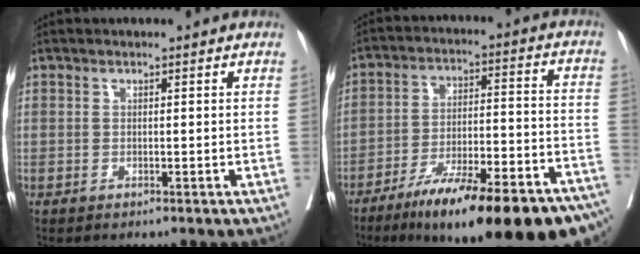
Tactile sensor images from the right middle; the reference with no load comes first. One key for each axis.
{"total": 25.8, "fx": -18.8, "fy": 4.4, "fz": 17.1, "tx": -0.186, "ty": 0.003, "tz": -0.280}